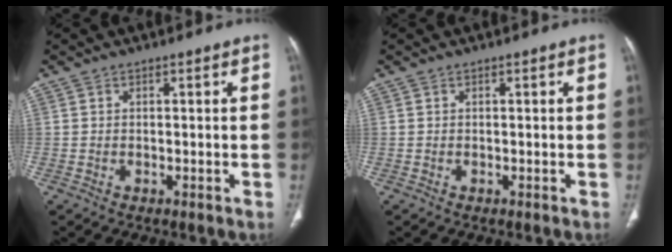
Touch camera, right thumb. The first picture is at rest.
{"total": 0.0}